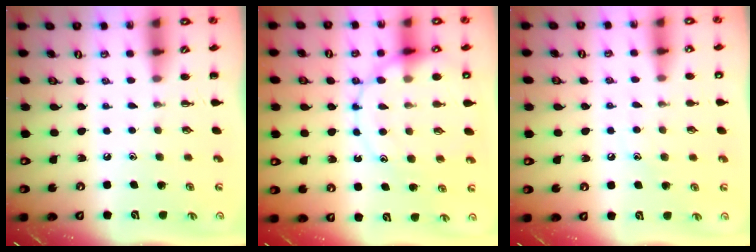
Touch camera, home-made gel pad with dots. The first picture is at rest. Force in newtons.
{"total": 14.5, "press": 14.4, "slide": 2.1}
{"total": 7.6, "press": 7.4, "slide": 1.8}